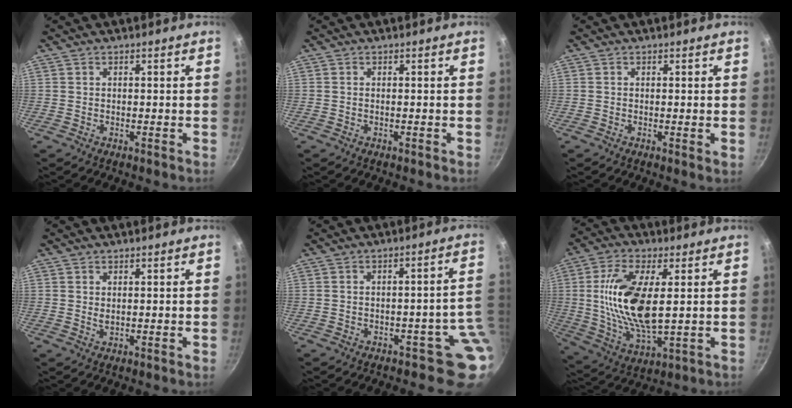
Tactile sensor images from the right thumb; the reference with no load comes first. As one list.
[{"total": 0.0}, {"total": 0.8, "force": [0.0, 0.0, 0.8], "torque": [-0.011, -0.003, -0.003]}, {"total": 1.0, "force": [0.5, 0.4, 0.8], "torque": [-0.014, -0.006, 0.007]}, {"total": 5.8, "force": [-1.7, 3.8, 4.0], "torque": [0.020, 0.032, -0.024]}, {"total": 16.3, "force": [2.3, 6.9, 14.5], "torque": [-0.284, -0.009, 0.045]}]